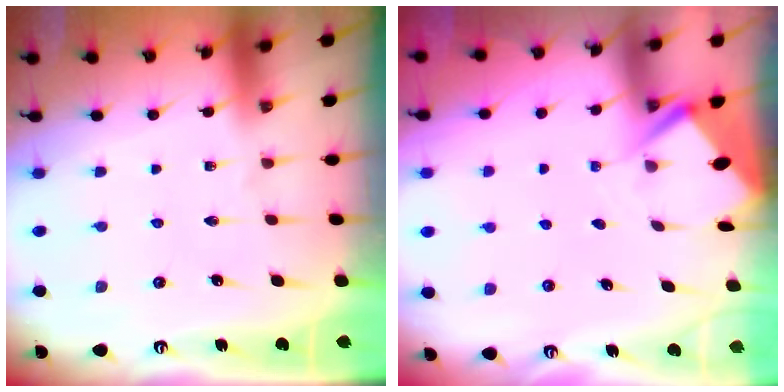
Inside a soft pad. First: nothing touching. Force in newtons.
{"total": 2.9, "press": 2.9, "slide": 0.4}